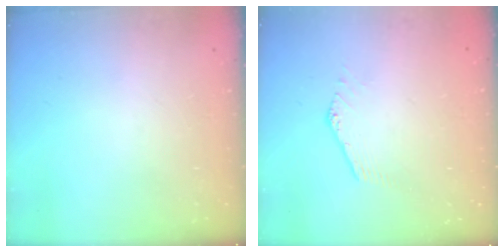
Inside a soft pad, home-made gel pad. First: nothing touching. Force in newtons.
{"total": 0.0}